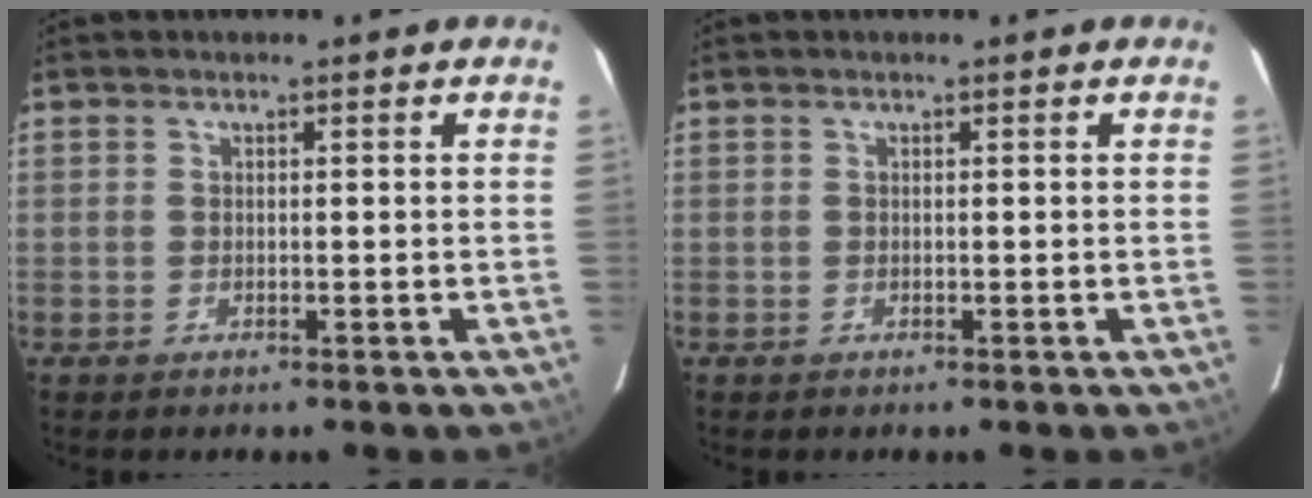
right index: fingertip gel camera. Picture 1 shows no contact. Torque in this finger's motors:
{"motor_torque": [0.00, 0.00, 0.02, 0.00]}